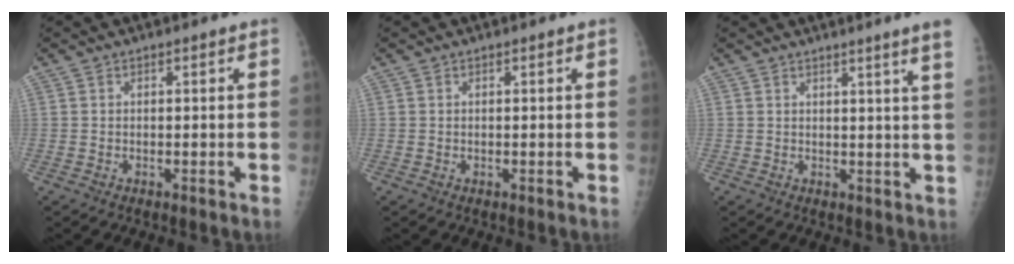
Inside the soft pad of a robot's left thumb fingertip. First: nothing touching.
{"total": 0.0}
{"total": 6.0, "force": [4.2, -1.4, 4.1], "torque": [-0.053, -0.019, 0.041]}